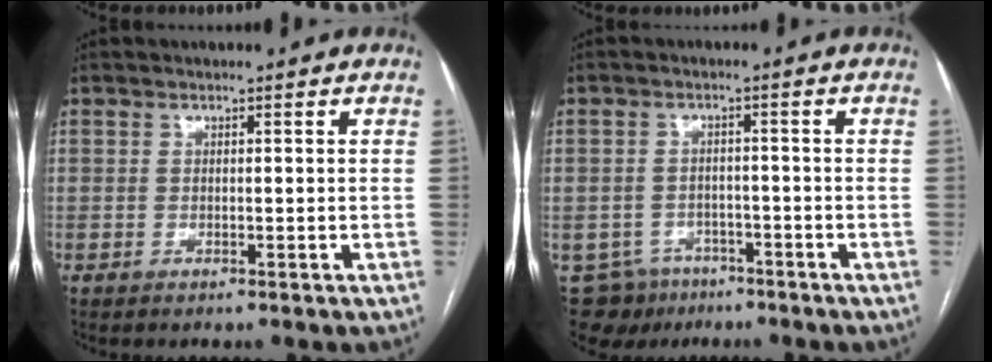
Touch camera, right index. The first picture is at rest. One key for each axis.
{"total": 6.9, "fx": -4.5, "fy": 5.2, "fz": 0.7, "tx": -0.007, "ty": 0.011, "tz": -0.063}